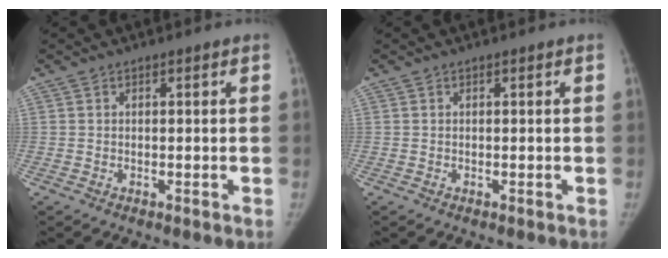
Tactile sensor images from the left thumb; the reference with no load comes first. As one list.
[{"total": 0.0}]